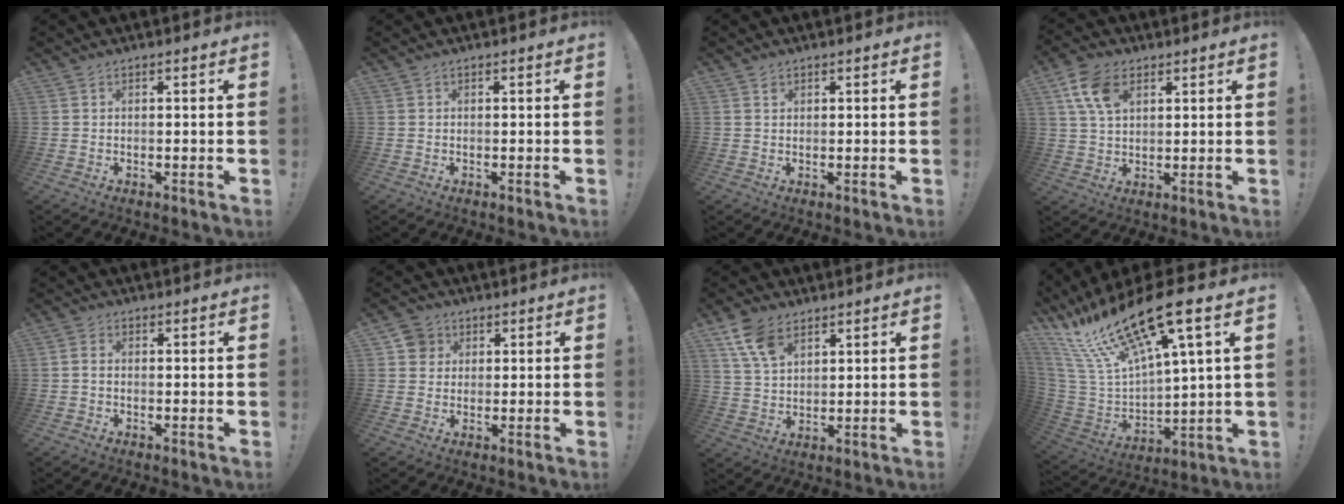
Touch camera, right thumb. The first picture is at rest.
{"total": 0.0}
{"total": 1.0, "force": [0.7, 0.6, 0.3], "torque": [0.011, -0.006, 0.010]}
{"total": 10.4, "force": [4.7, 6.5, 6.6], "torque": [-0.118, -0.008, 0.090]}
{"total": 1.6, "force": [-0.4, 1.2, 0.9], "torque": [-0.020, 0.007, -0.007]}
{"total": 5.3, "force": [1.9, 4.8, 1.3], "torque": [-0.020, 0.000, 0.037]}
{"total": 9.4, "force": [5.6, 5.3, 5.2], "torque": [-0.098, -0.016, 0.111]}
{"total": 23.3, "force": [15.9, 7.2, 15.5], "torque": [-0.291, -0.107, 0.283]}